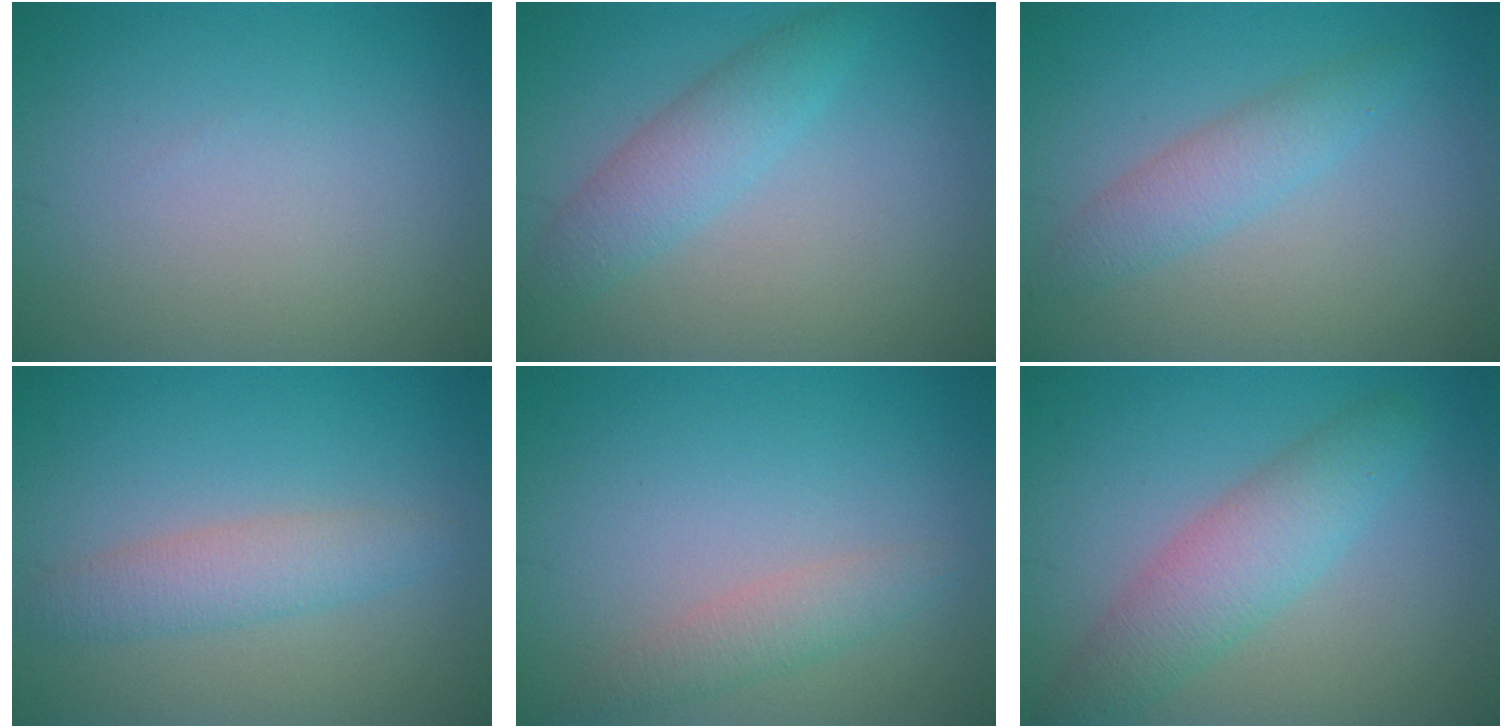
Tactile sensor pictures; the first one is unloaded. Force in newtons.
{"total": 2.4, "press": 2.4, "slide": 0.2}
{"total": 2.7, "press": 2.7, "slide": 0.1}
{"total": 3.0, "press": 3.0, "slide": 0.1}
{"total": 2.0, "press": 2.0, "slide": 0.1}
{"total": 4.5, "press": 4.5, "slide": 0.1}